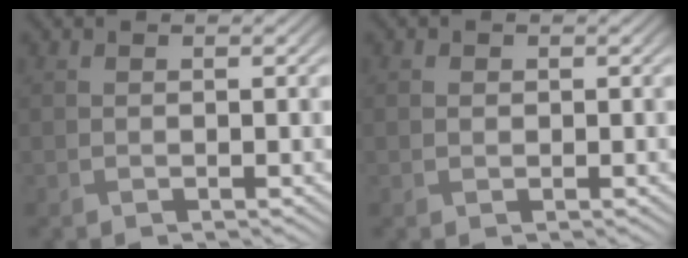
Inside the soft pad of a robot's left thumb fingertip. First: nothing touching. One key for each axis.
{"total": 0.5, "fx": 0.1, "fy": 0.5, "fz": -0.1, "tx": -0.001, "ty": -0.004, "tz": 0.002}